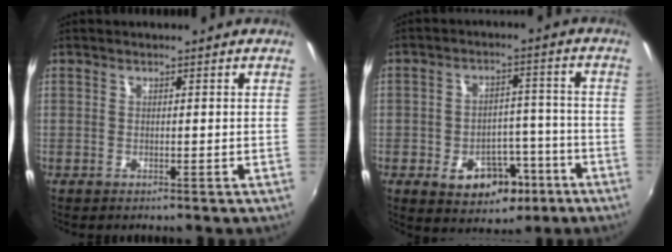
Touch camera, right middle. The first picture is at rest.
{"total": 10.7, "force": [-5.4, 7.1, 6.0], "torque": [-0.103, 0.016, -0.058]}